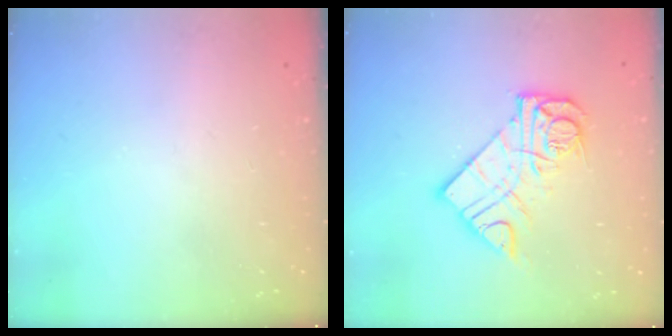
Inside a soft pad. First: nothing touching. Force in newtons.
{"total": 13.7, "press": 13.7, "slide": 1.4}